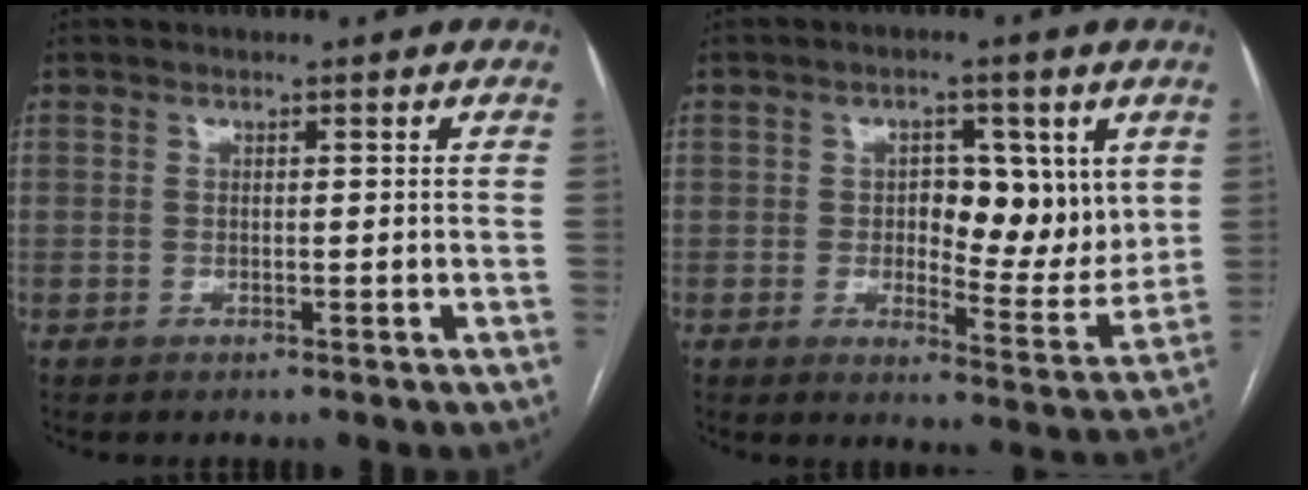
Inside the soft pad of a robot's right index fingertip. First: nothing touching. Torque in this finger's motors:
{"motor_torque": [0.16, 0.07, 0.26, 0.04]}